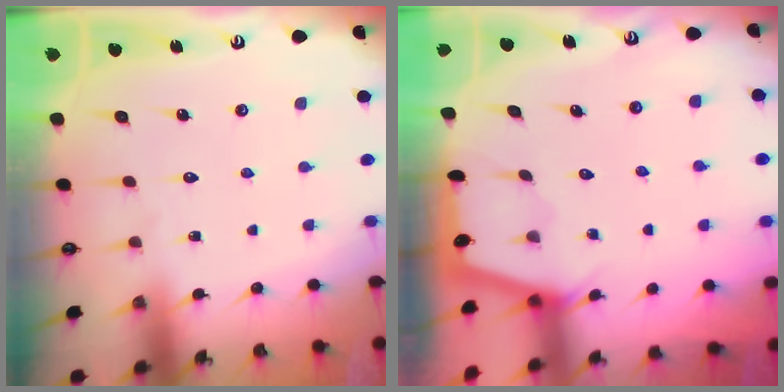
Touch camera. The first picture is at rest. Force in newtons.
{"total": 2.1, "press": 2.1, "slide": 0.3}